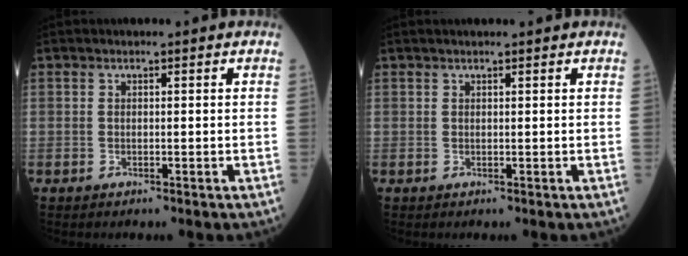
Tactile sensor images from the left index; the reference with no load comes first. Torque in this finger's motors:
{"motor_torque": [-0.19, -1.95, -0.14, -0.02]}